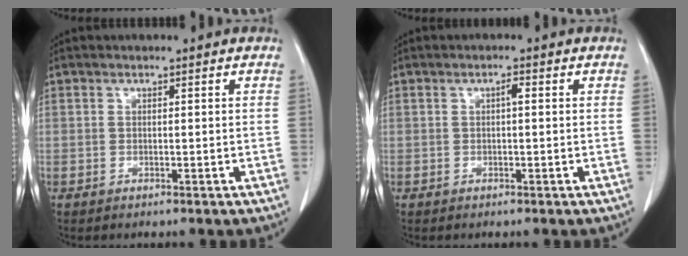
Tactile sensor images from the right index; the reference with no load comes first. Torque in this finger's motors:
{"motor_torque": [0.34, -0.08, 0.01, 0.03]}